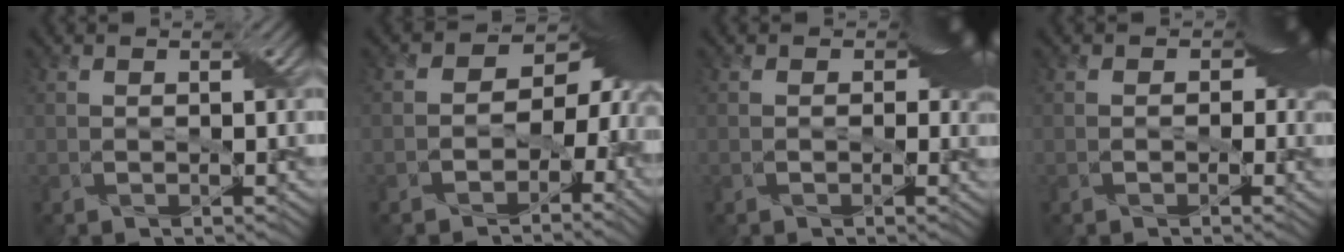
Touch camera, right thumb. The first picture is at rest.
{"total": 10.7, "force": [-1.7, 7.7, 7.2], "torque": [-0.056, -0.012, -0.034]}
{"total": 4.6, "force": [0.5, 3.3, 3.2], "torque": [-0.030, -0.005, 0.005]}
{"total": 5.0, "force": [0.3, 3.8, 3.3], "torque": [-0.015, 0.000, 0.000]}